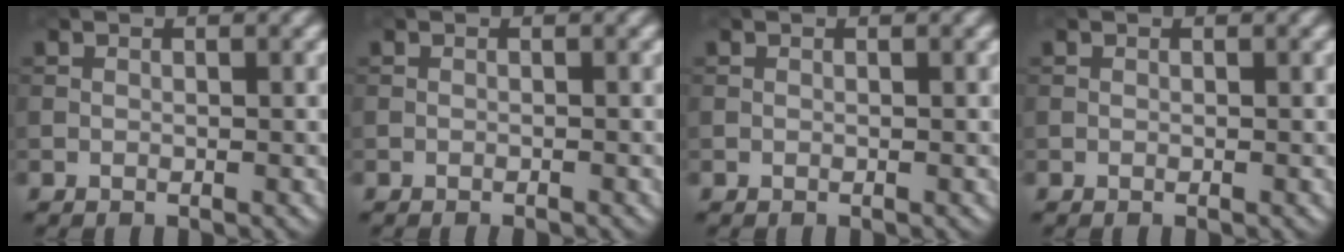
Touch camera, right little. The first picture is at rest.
{"total": 0.7, "force": [-0.6, 0.1, 0.4], "torque": [-0.007, -0.005, -0.011]}
{"total": 0.0}
{"total": 0.0}